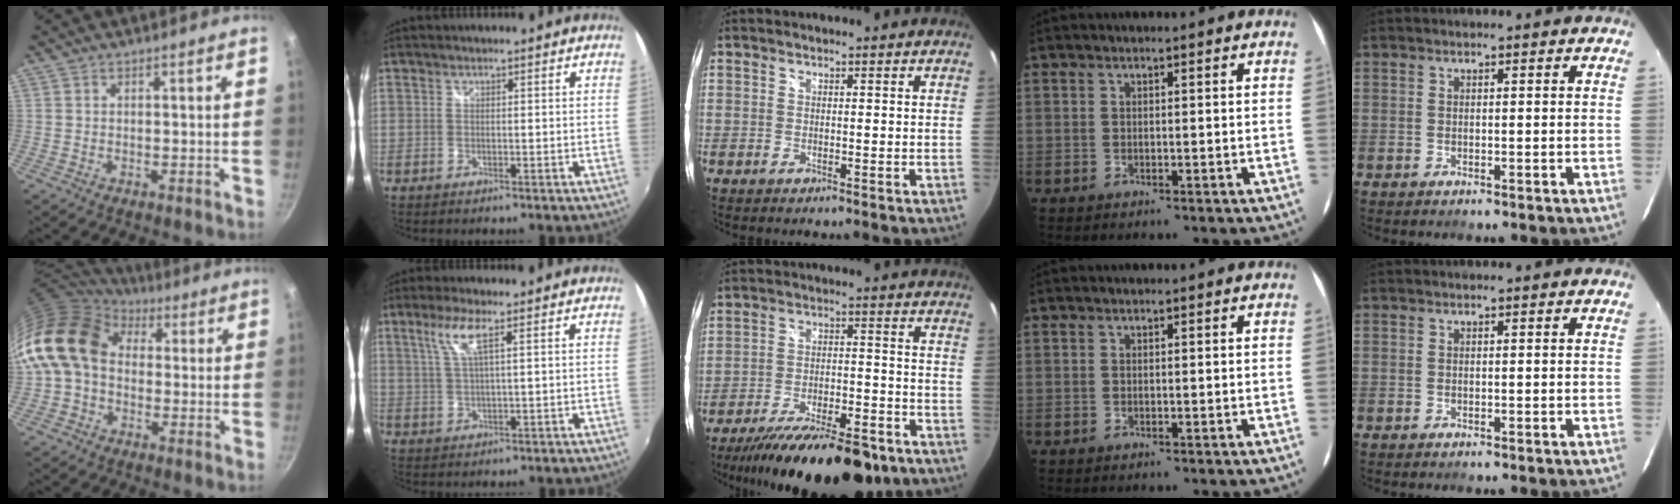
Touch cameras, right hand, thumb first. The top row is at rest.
{"thumb": {"total": 14.4, "force": [1.9, 11.1, 8.9], "torque": [-0.146, 0.024, 0.012]}, "index": {"total": 4.8, "force": [2.2, 0.0, 4.3], "torque": [-0.089, 0.001, 0.049]}, "middle": {"total": 21.9, "force": [-17.1, 6.2, 12.2], "torque": [-0.212, -0.035, -0.248]}}